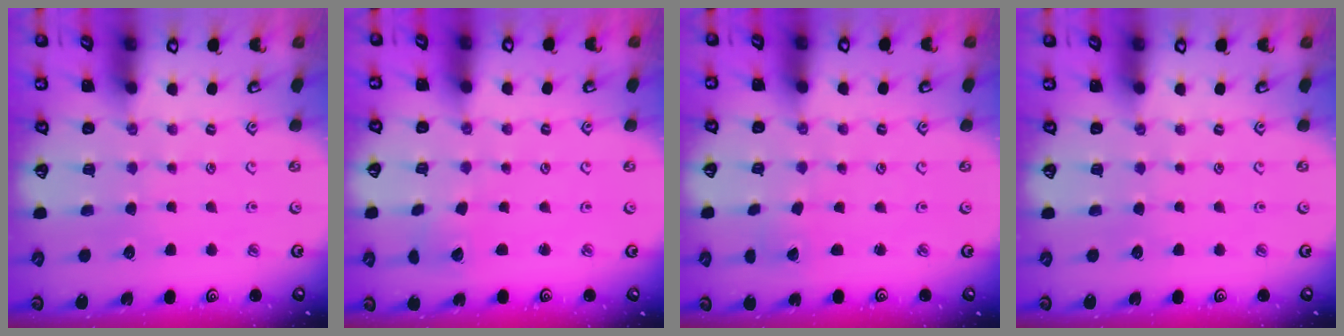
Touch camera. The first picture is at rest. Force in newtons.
{"total": 2.4, "press": 2.4, "slide": 0.3}
{"total": 0.0}
{"total": 0.0}